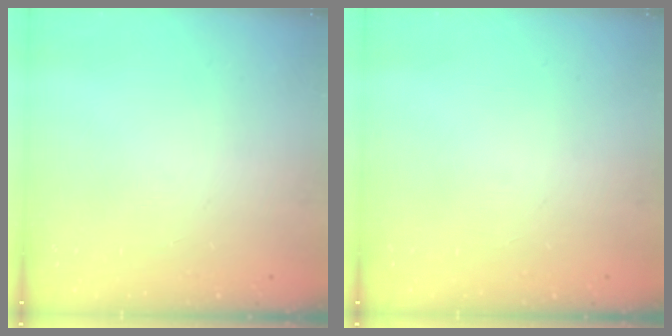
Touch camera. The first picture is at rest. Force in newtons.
{"total": 0.0}